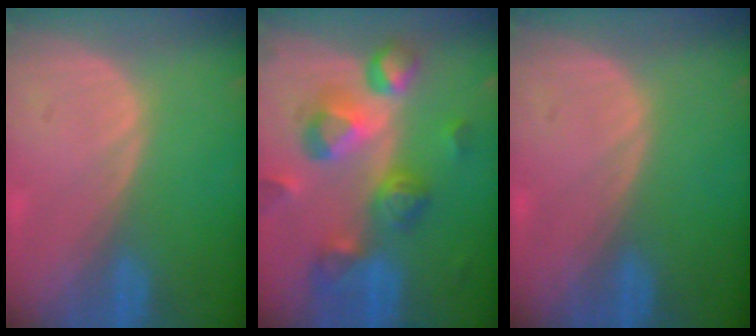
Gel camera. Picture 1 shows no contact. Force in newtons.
{"total": 10.6, "press": 9.5, "slide": 4.7}
{"total": 0.0}